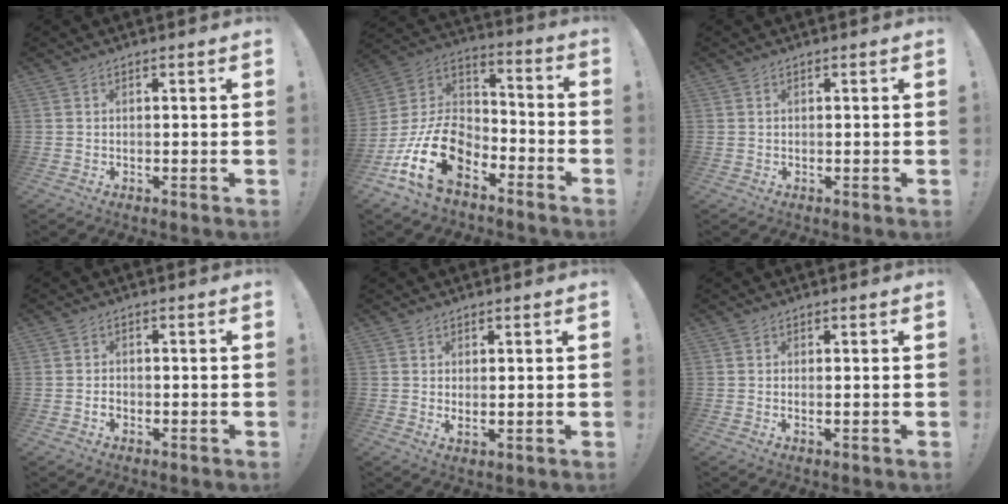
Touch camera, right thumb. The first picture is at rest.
{"total": 21.0, "force": [-10.4, 12.4, 13.4], "torque": [-0.269, 0.064, -0.171]}
{"total": 0.0}
{"total": 1.6, "force": [-1.1, 1.0, 0.6], "torque": [-0.016, 0.007, -0.018]}
{"total": 2.2, "force": [1.5, 0.5, 1.5], "torque": [-0.021, -0.009, 0.026]}
{"total": 0.7, "force": [0.2, -0.2, 0.6], "torque": [-0.003, -0.005, 0.002]}